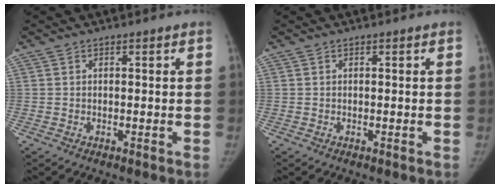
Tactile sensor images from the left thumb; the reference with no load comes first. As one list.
[{"total": 0.0}]